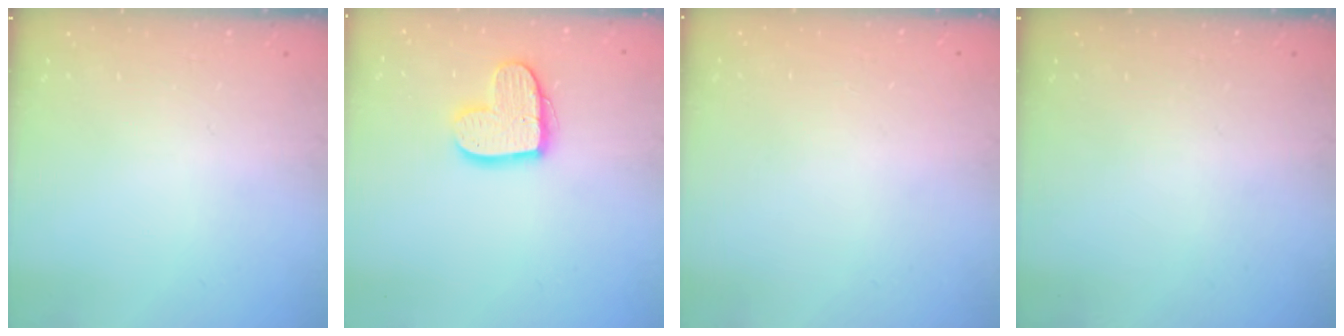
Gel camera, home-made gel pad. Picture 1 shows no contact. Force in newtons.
{"total": 13.5, "press": 13.5, "slide": 0.9}
{"total": 0.0}
{"total": 0.0}